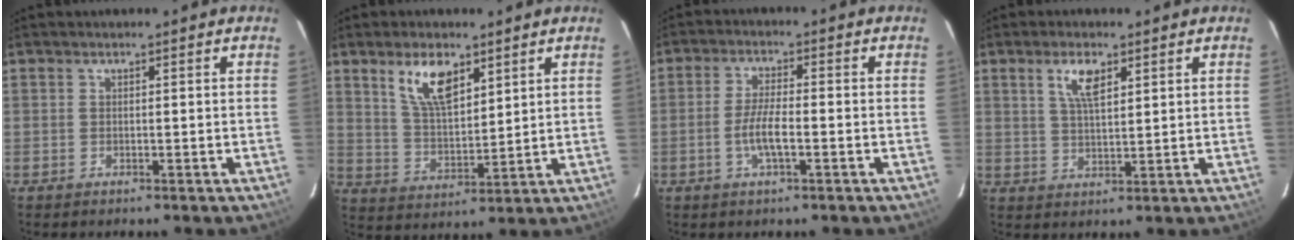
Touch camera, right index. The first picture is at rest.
{"total": 9.3, "force": [5.4, 4.0, 6.4], "torque": [-0.118, 0.006, 0.111]}
{"total": 5.3, "force": [-1.8, 1.1, 4.9], "torque": [-0.099, -0.002, -0.036]}
{"total": 5.2, "force": [2.7, 1.9, 4.0], "torque": [-0.075, 0.006, 0.054]}